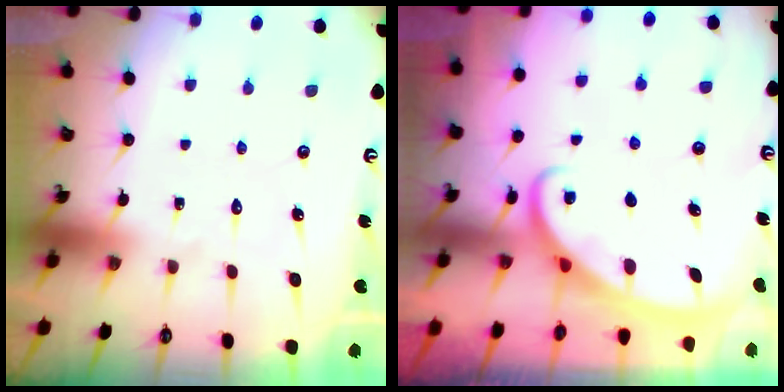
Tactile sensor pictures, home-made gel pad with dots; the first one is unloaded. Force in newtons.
{"total": 2.7, "press": 2.7, "slide": 0.4}